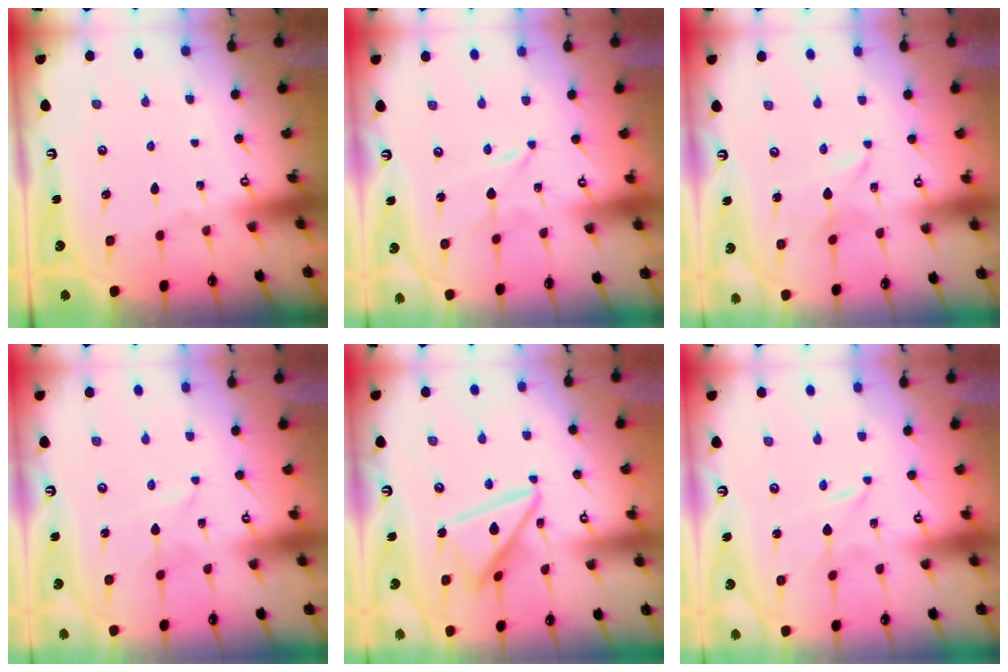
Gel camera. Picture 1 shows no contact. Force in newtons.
{"total": 0.9, "press": 0.8, "slide": 0.1}
{"total": 2.5, "press": 2.5, "slide": 0.3}
{"total": 1.7, "press": 1.7, "slide": 0.2}
{"total": 14.7, "press": 14.6, "slide": 1.5}
{"total": 0.0}